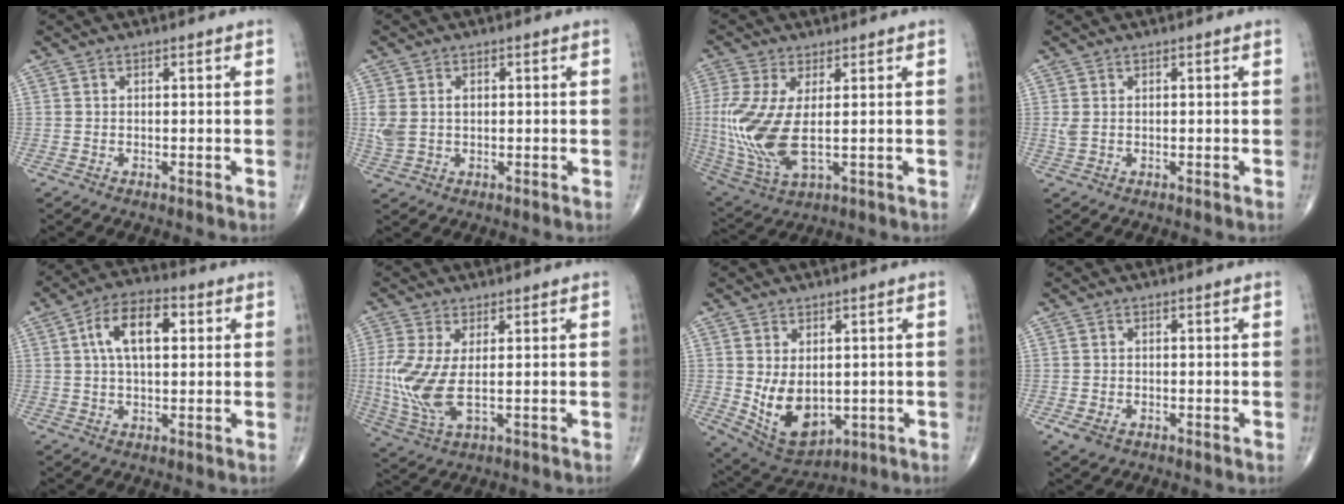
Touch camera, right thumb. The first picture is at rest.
{"total": 4.8, "force": [0.5, 3.3, 3.4], "torque": [-0.080, 0.010, 0.016]}
{"total": 13.4, "force": [0.0, 5.6, 12.2], "torque": [-0.293, -0.018, 0.012]}
{"total": 1.4, "force": [0.3, 0.8, 1.1], "torque": [-0.031, 0.009, 0.011]}
{"total": 10.5, "force": [2.5, 5.4, 8.7], "torque": [-0.145, 0.018, 0.038]}
{"total": 9.6, "force": [0.0, 3.9, 8.8], "torque": [-0.221, -0.015, 0.007]}
{"total": 10.6, "force": [-0.6, 6.8, 8.1], "torque": [-0.118, -0.011, 0.017]}
{"total": 2.7, "force": [-1.1, 1.8, 1.6], "torque": [-0.032, -0.001, -0.013]}